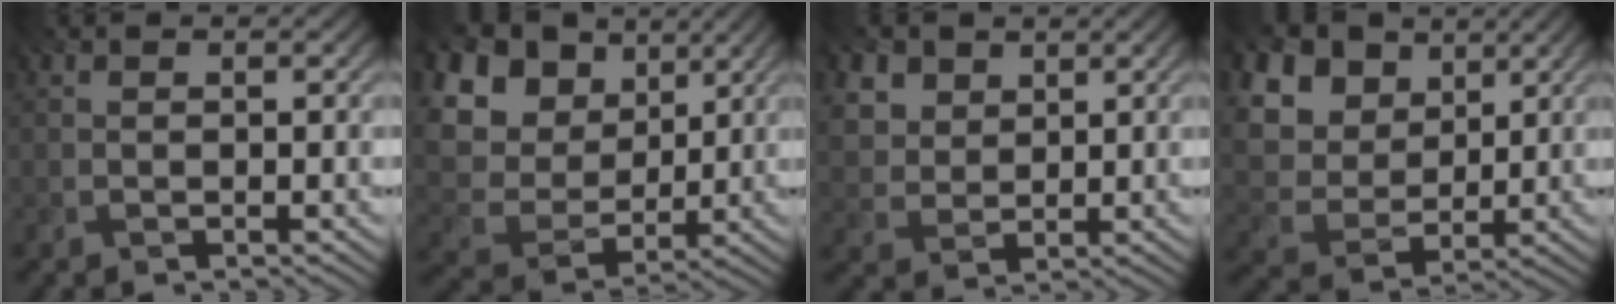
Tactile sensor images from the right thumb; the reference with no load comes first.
{"total": 13.8, "force": [4.5, 11.1, 6.8], "torque": [-0.216, 0.034, 0.106]}
{"total": 5.5, "force": [2.8, 4.1, 2.2], "torque": [-0.086, -0.011, 0.071]}
{"total": 12.8, "force": [5.1, 10.0, 6.2], "torque": [-0.211, 0.039, 0.109]}